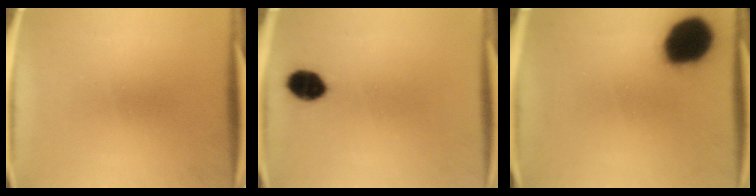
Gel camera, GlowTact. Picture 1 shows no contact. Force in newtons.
{"total": 6.5}
{"total": 17.8}